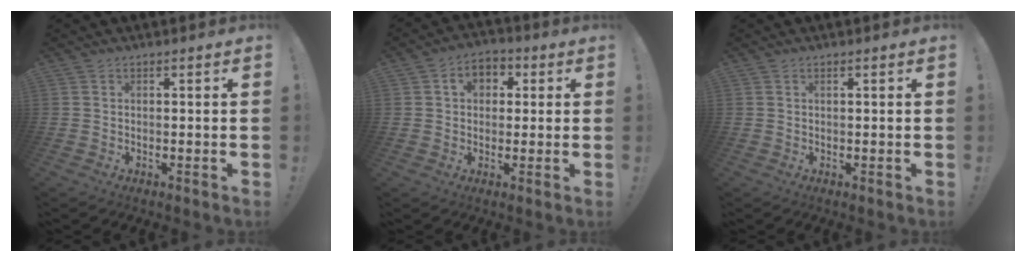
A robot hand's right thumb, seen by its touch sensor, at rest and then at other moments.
{"total": 6.6, "force": [1.6, 5.1, 3.8], "torque": [-0.056, 0.008, 0.028]}
{"total": 0.5, "force": [0.2, -0.1, 0.5], "torque": [-0.009, 0.000, 0.002]}